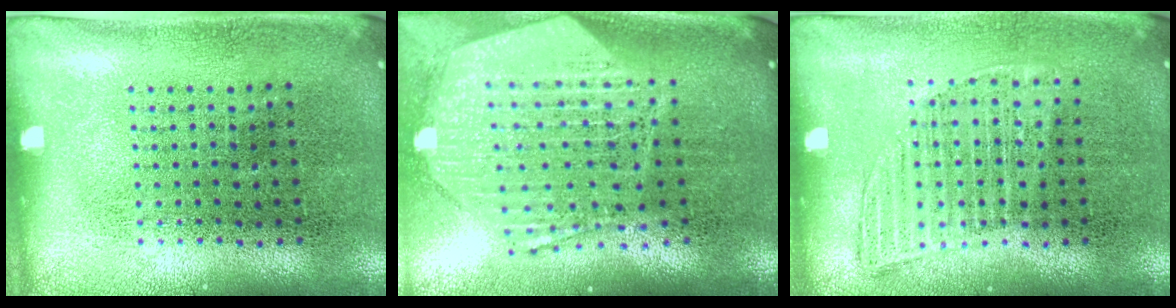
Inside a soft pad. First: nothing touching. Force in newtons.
{"total": 2.9, "press": 2.4, "slide": 1.7}
{"total": 1.2, "press": 1.0, "slide": 0.6}